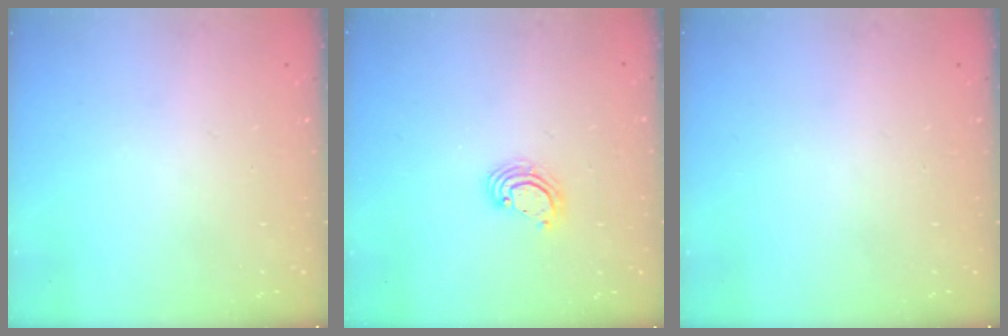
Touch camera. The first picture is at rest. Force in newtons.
{"total": 3.5, "press": 3.5, "slide": 0.2}
{"total": 0.0}